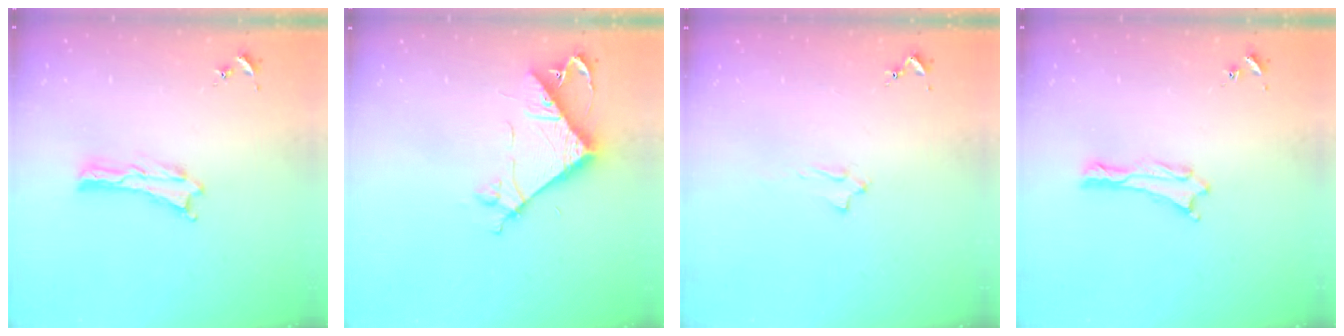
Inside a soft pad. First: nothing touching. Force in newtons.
{"total": 8.0, "press": 8.0, "slide": 0.7}
{"total": 2.0, "press": 2.0, "slide": 0.4}
{"total": 0.0}